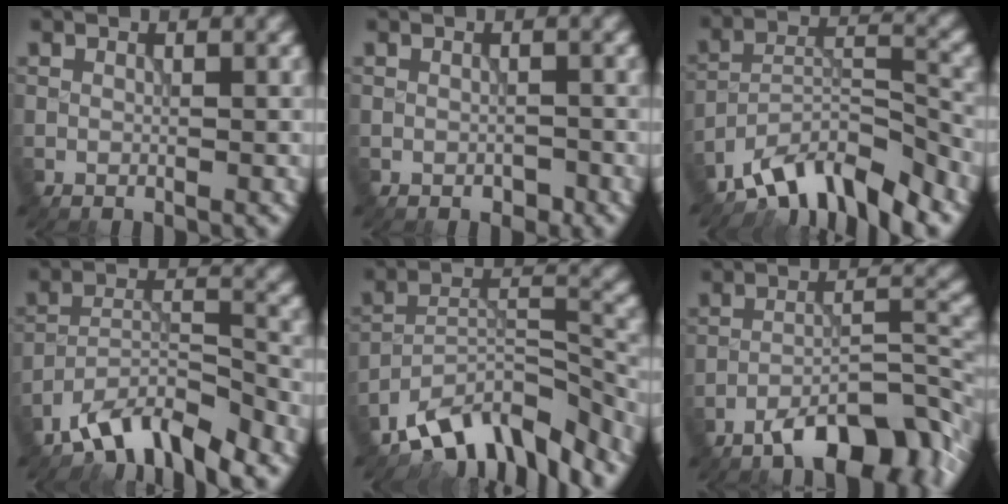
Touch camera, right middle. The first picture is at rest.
{"total": 0.8, "force": [-0.5, 0.5, 0.5], "torque": [-0.006, -0.003, -0.007]}
{"total": 8.9, "force": [-7.0, 2.4, 4.9], "torque": [-0.074, 0.002, -0.135]}
{"total": 6.9, "force": [-5.6, 1.7, 3.6], "torque": [-0.055, 0.000, -0.105]}
{"total": 10.0, "force": [-7.9, 3.3, 5.2], "torque": [-0.081, 0.003, -0.148]}
{"total": 8.7, "force": [-6.3, 2.3, 5.6], "torque": [-0.083, 0.010, -0.105]}